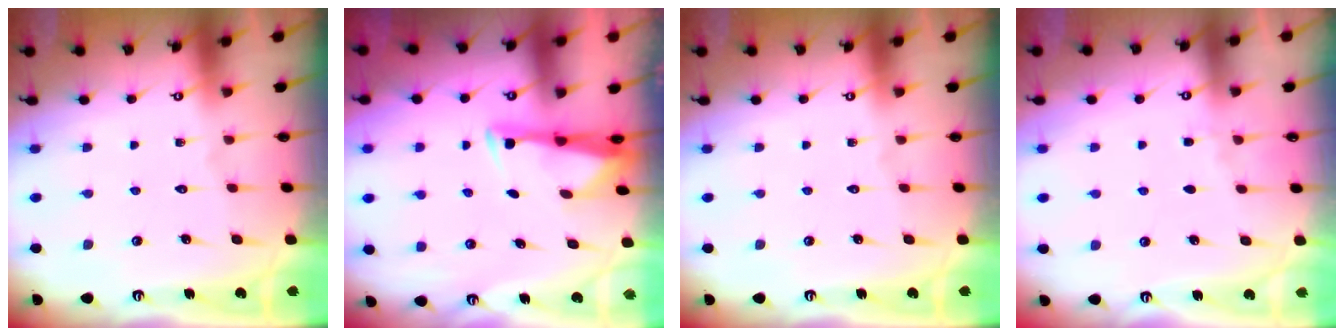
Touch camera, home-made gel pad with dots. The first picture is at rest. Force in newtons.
{"total": 3.3, "press": 3.2, "slide": 0.8}
{"total": 0.0}
{"total": 3.3, "press": 3.2, "slide": 0.6}